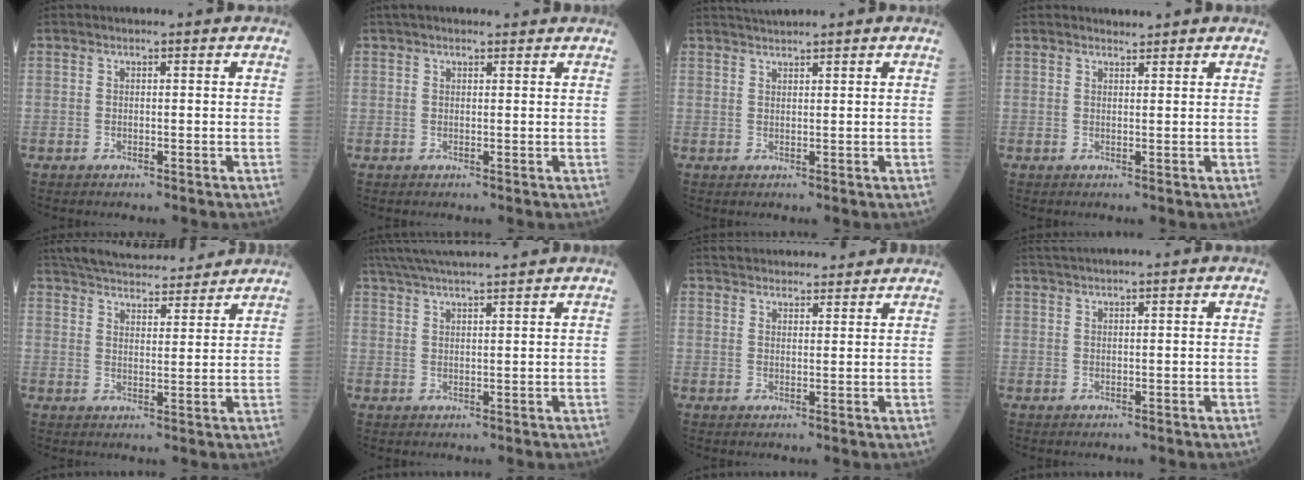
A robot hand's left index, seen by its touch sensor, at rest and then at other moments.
{"total": 3.6, "force": [3.1, 1.2, 1.3], "torque": [-0.016, 0.034, 0.046]}
{"total": 1.7, "force": [1.6, -0.4, 0.1], "torque": [-0.005, 0.014, 0.038]}
{"total": 1.0, "force": [1.0, 0.1, -0.2], "torque": [-0.010, 0.000, 0.018]}
{"total": 16.8, "force": [15.6, 3.4, 5.5], "torque": [-0.094, 0.032, 0.229]}
{"total": 10.1, "force": [9.0, -0.6, 4.4], "torque": [-0.077, 0.034, 0.141]}
{"total": 10.3, "force": [9.8, 2.3, 2.4], "torque": [-0.023, 0.027, 0.133]}
{"total": 3.1, "force": [2.8, -0.6, 1.3], "torque": [-0.014, 0.026, 0.052]}